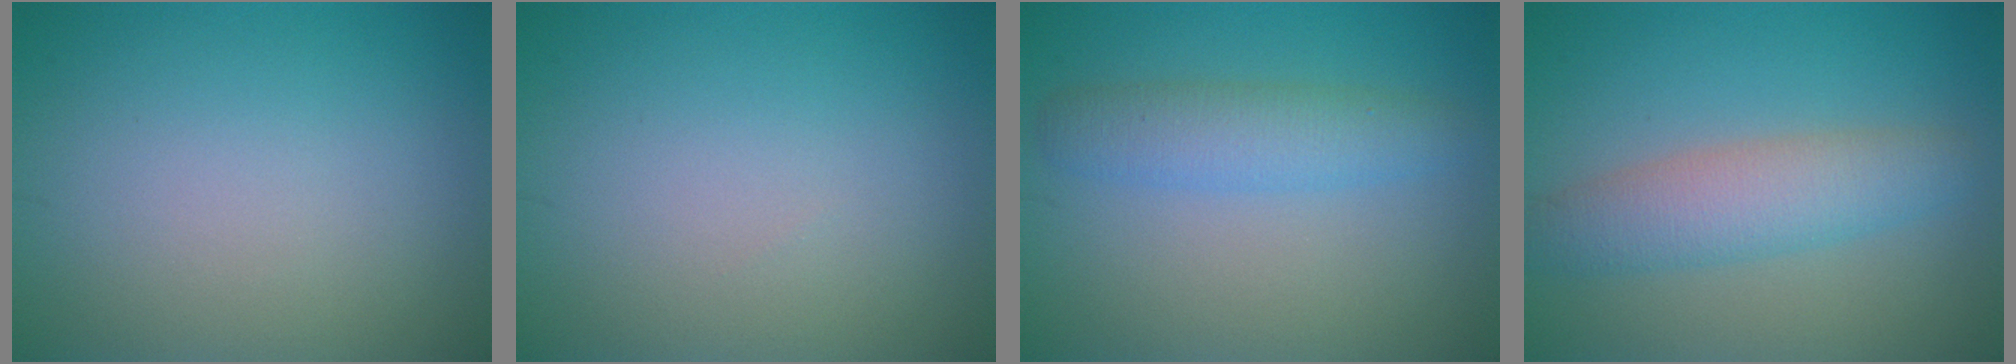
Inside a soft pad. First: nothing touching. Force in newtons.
{"total": 0.0}
{"total": 3.3, "press": 3.3, "slide": 0.0}
{"total": 4.3, "press": 4.3, "slide": 0.2}